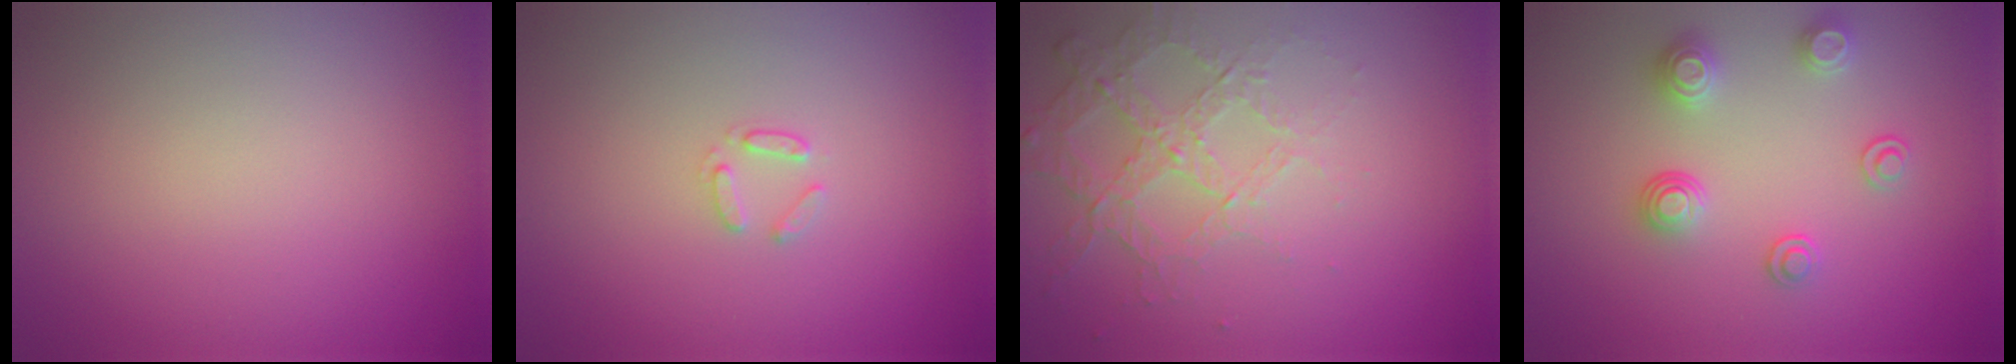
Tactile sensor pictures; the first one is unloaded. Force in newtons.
{"total": 1.1, "press": 1.1, "slide": 0.2}
{"total": 4.3, "press": 2.8, "slide": 3.3}
{"total": 2.6, "press": 2.6, "slide": 0.6}